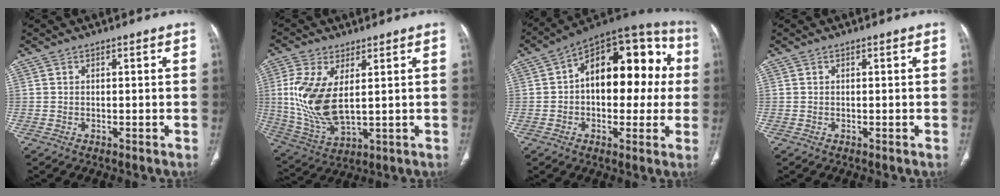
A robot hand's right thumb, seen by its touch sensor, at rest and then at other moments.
{"total": 13.2, "force": [2.1, 6.5, 11.3], "torque": [-0.247, -0.016, 0.057]}
{"total": 20.9, "force": [2.2, 12.1, 17.0], "torque": [-0.186, 0.045, 0.020]}
{"total": 0.0}